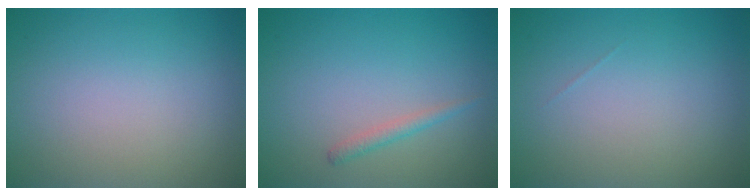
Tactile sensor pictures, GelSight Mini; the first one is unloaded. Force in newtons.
{"total": 1.1, "press": 1.1, "slide": 0.0}
{"total": 0.0}